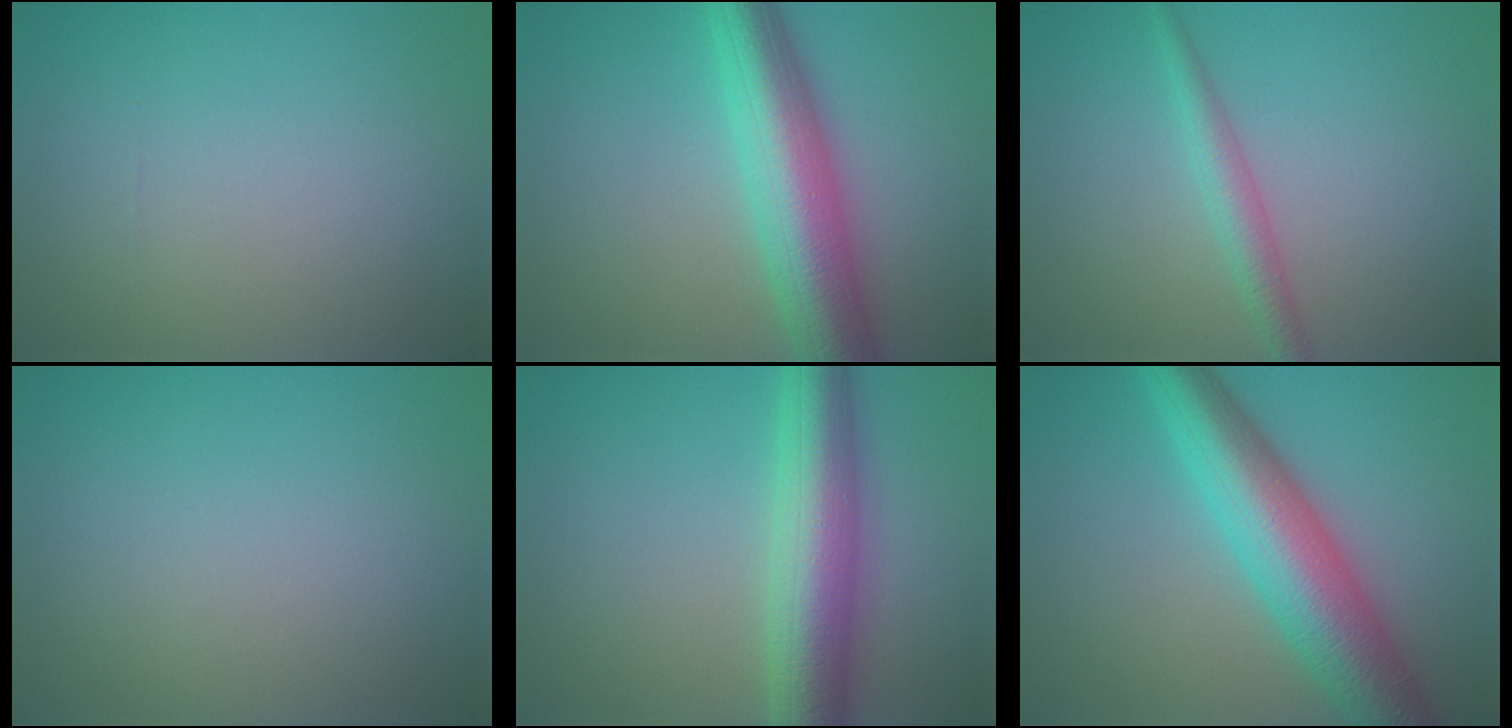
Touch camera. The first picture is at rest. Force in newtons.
{"total": 8.6, "press": 8.5, "slide": 0.3}
{"total": 2.3, "press": 2.3, "slide": 0.0}
{"total": 0.0}
{"total": 7.9, "press": 7.8, "slide": 0.2}
{"total": 9.2, "press": 9.2, "slide": 0.0}